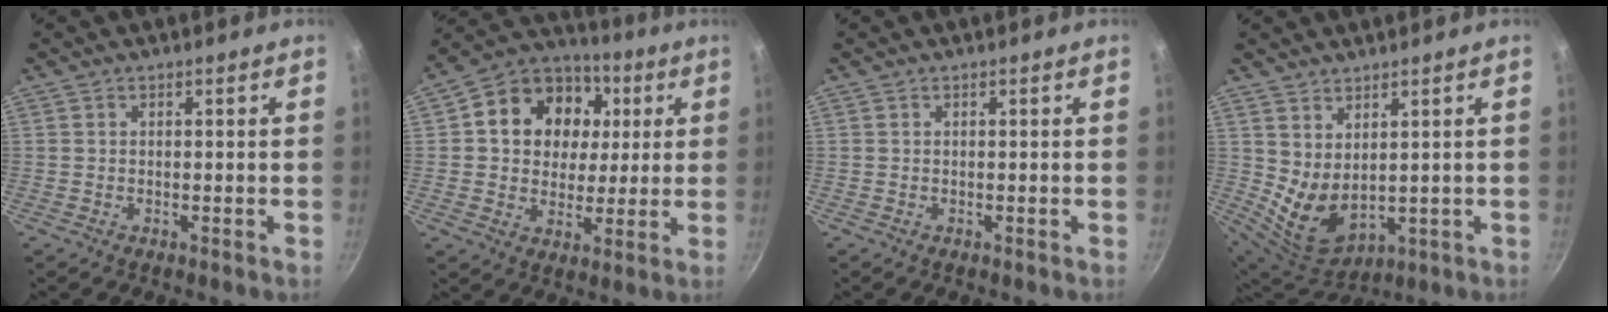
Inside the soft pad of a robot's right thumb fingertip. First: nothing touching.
{"total": 17.3, "force": [3.9, 14.1, 9.2], "torque": [-0.132, 0.014, 0.056]}
{"total": 0.0}
{"total": 8.2, "force": [2.8, 4.9, 5.9], "torque": [-0.095, -0.042, 0.074]}